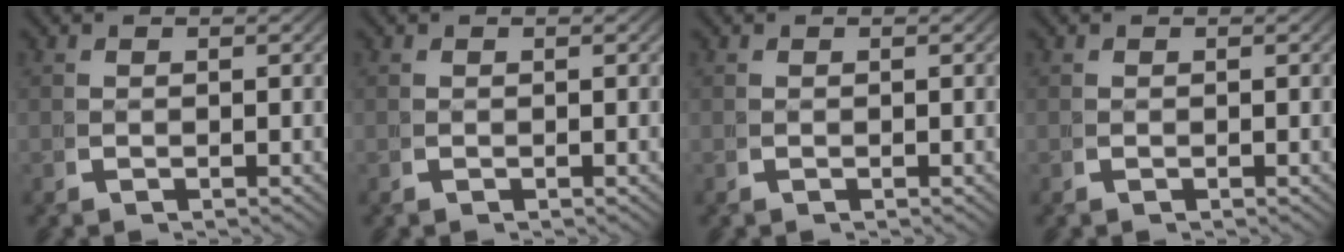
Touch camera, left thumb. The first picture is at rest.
{"total": 0.0}
{"total": 0.0}
{"total": 0.0}